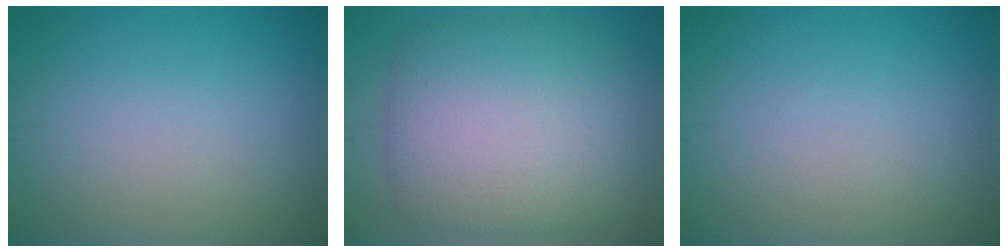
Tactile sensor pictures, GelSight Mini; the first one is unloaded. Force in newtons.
{"total": 9.2, "press": 9.1, "slide": 0.4}
{"total": 0.0}